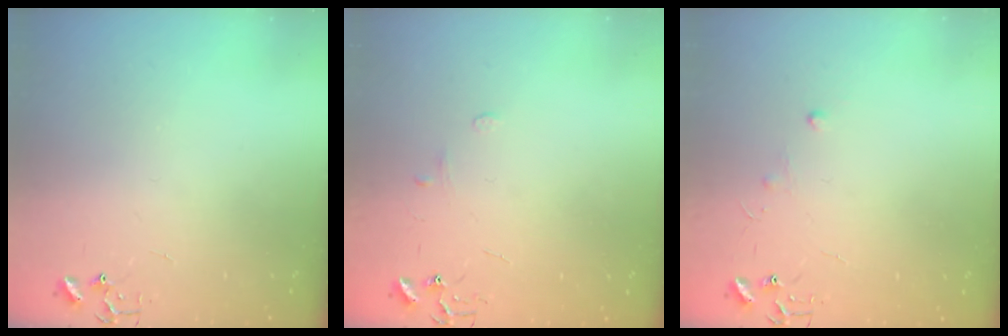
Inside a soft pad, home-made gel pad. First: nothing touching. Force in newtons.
{"total": 5.4, "press": 5.4, "slide": 0.6}
{"total": 4.0, "press": 4.0, "slide": 0.5}